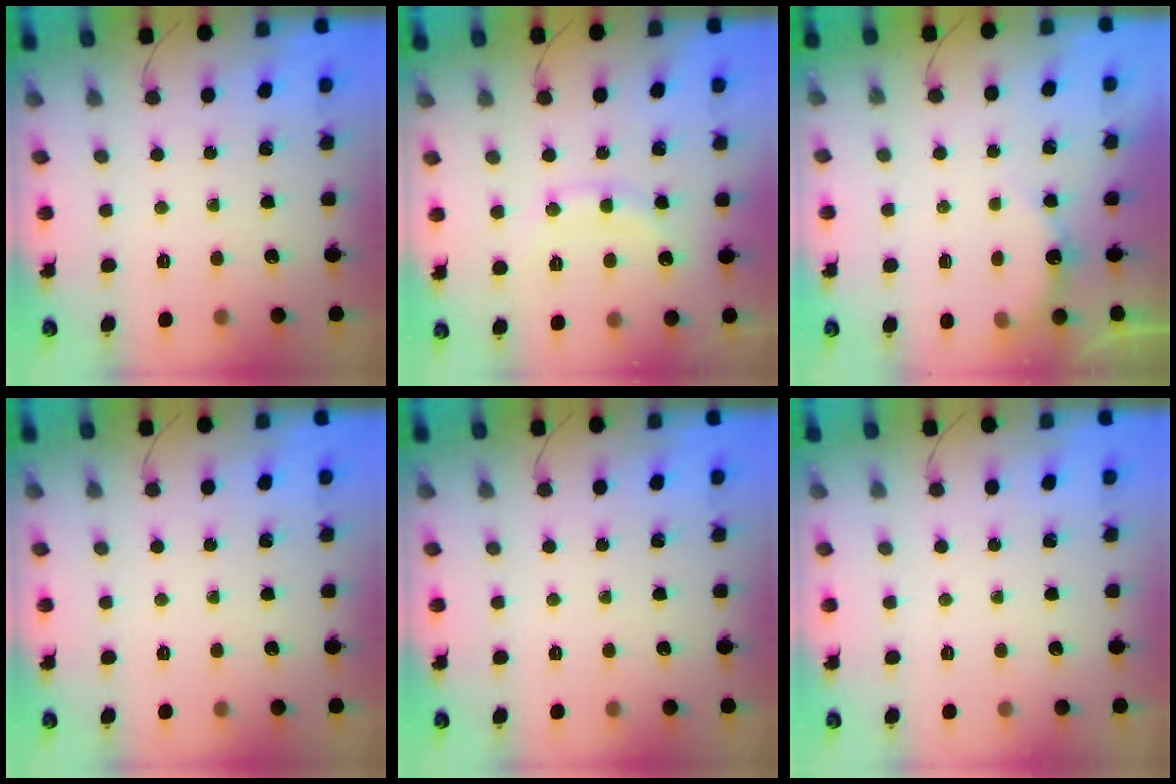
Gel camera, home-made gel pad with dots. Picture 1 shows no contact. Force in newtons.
{"total": 9.9, "press": 9.9, "slide": 0.2}
{"total": 5.0, "press": 4.9, "slide": 0.9}
{"total": 0.0}
{"total": 0.0}
{"total": 0.0}